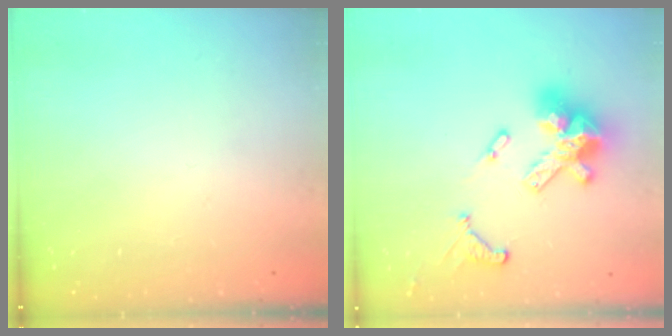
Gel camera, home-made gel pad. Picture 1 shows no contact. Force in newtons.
{"total": 16.7, "press": 16.6, "slide": 1.5}